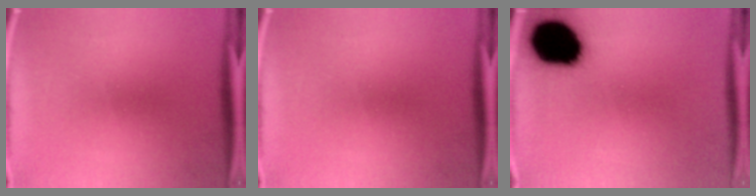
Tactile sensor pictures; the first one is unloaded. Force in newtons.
{"total": 0.0}
{"total": 18.7}